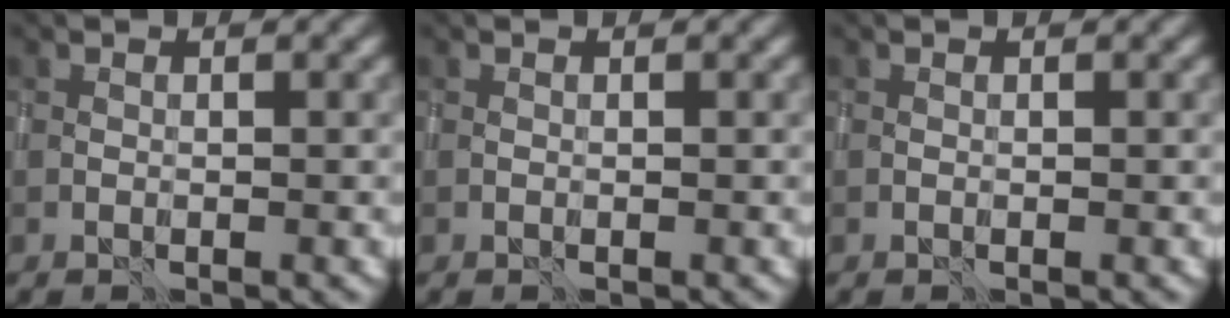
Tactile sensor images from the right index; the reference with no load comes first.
{"total": 0.0}
{"total": 0.0}